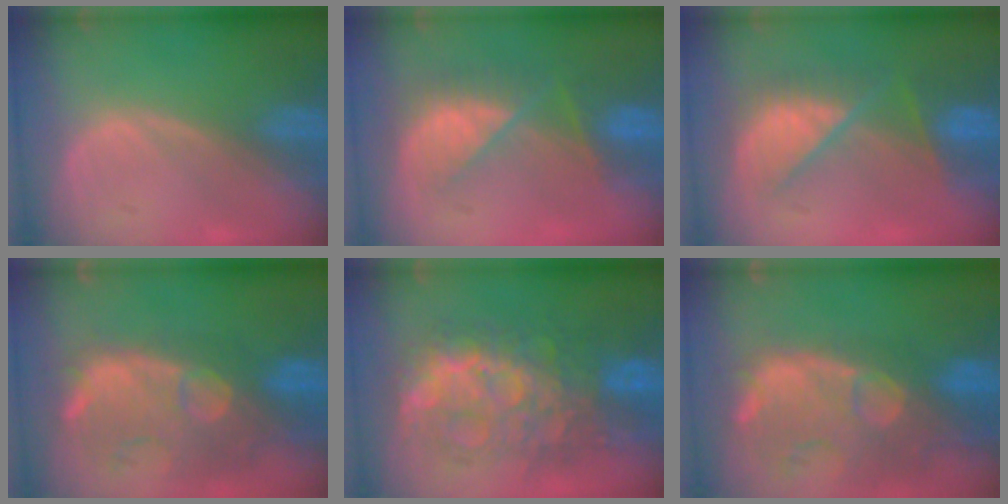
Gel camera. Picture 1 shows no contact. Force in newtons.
{"total": 7.8, "press": 7.2, "slide": 3.1}
{"total": 7.2, "press": 7.1, "slide": 0.6}
{"total": 12.5, "press": 11.2, "slide": 5.4}
{"total": 12.1, "press": 12.0, "slide": 1.2}
{"total": 14.4, "press": 11.8, "slide": 8.3}